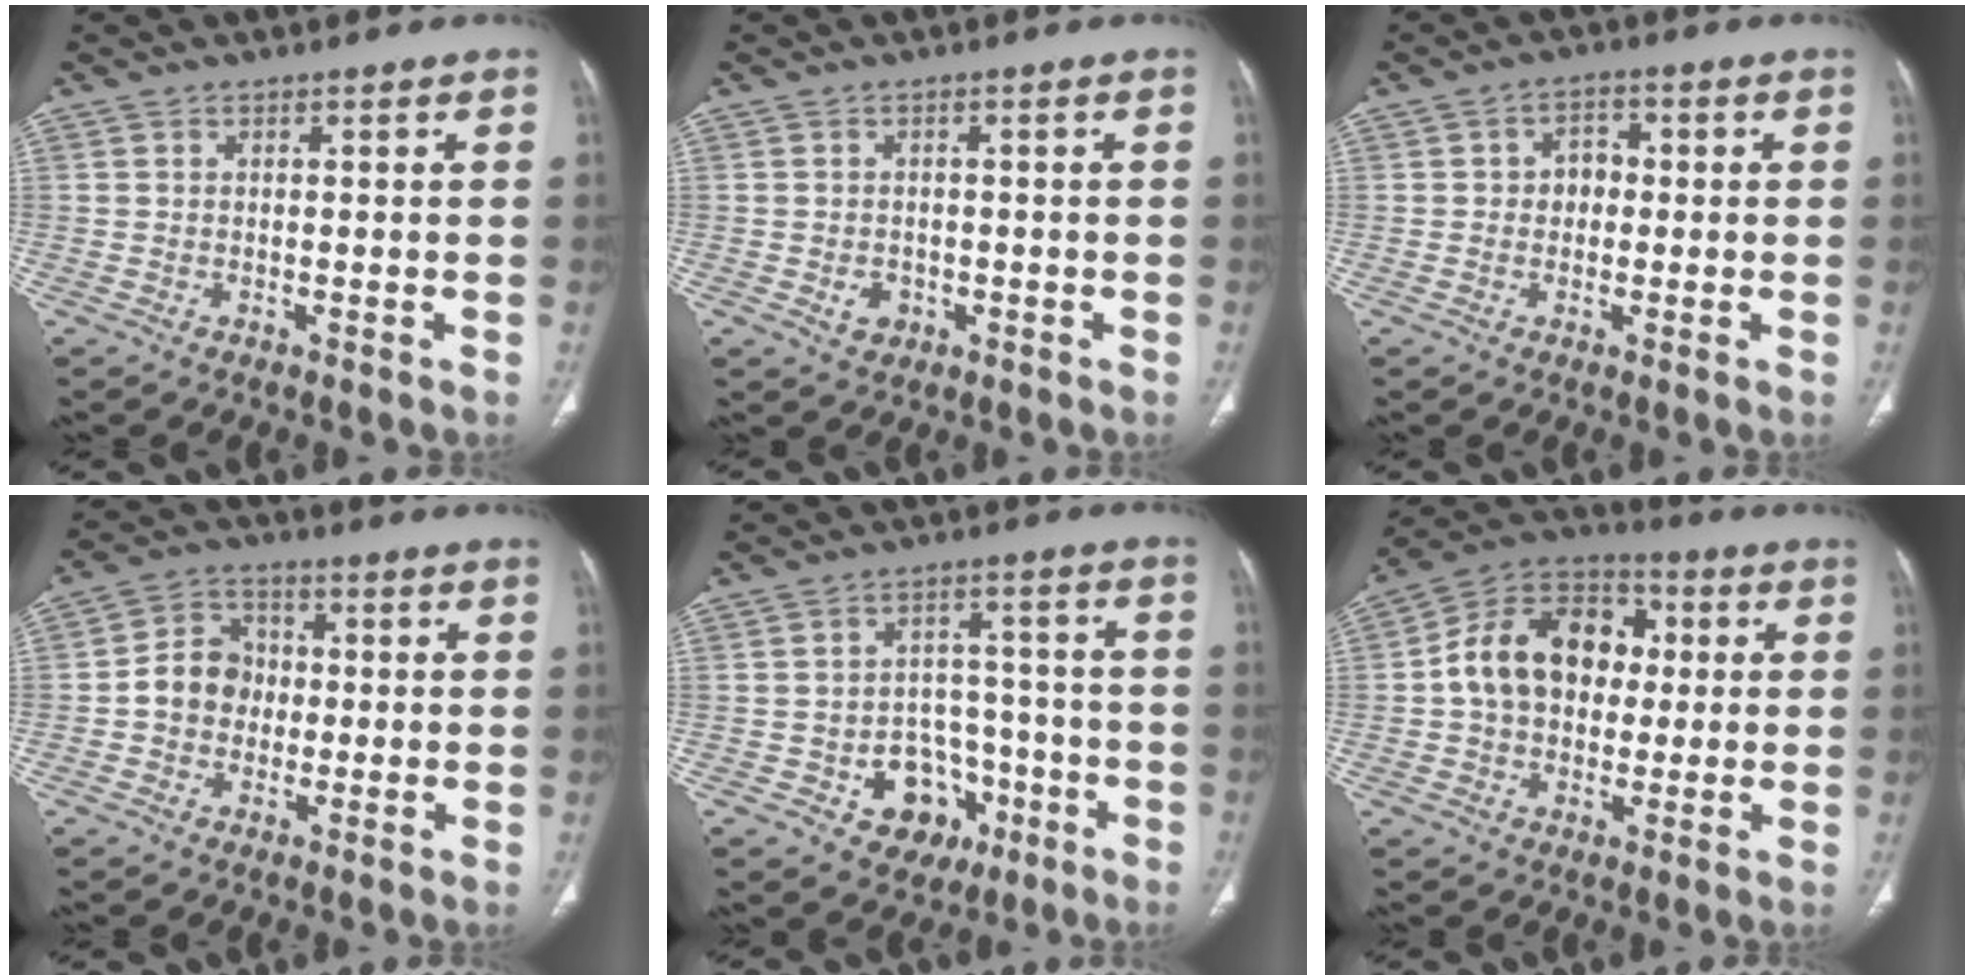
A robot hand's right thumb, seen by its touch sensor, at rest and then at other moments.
{"total": 2.6, "force": [-0.8, 2.2, 1.2], "torque": [-0.010, 0.003, -0.004]}
{"total": 4.0, "force": [0.1, 3.3, 2.3], "torque": [-0.013, 0.011, -0.005]}
{"total": 8.0, "force": [-0.7, 6.9, 3.9], "torque": [-0.043, 0.025, -0.025]}
{"total": 10.7, "force": [-4.6, 8.4, 4.7], "torque": [-0.022, 0.044, -0.058]}
{"total": 16.5, "force": [1.2, 12.2, 11.0], "torque": [-0.151, 0.032, 0.011]}